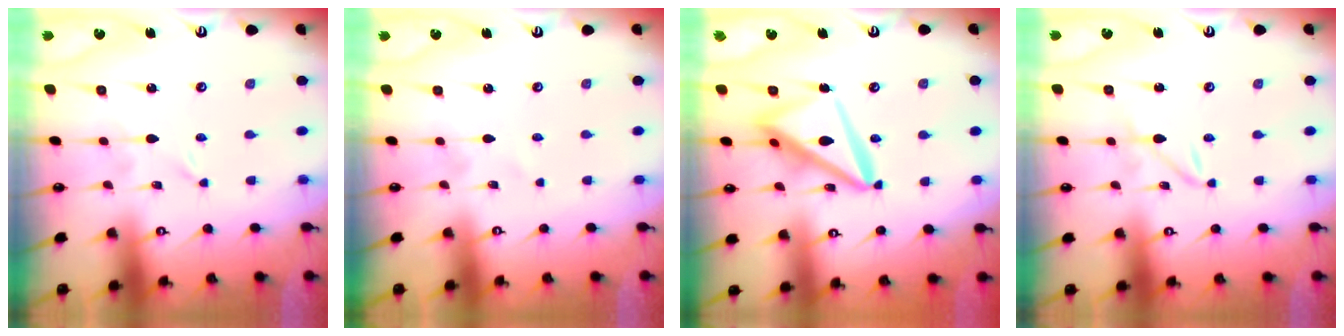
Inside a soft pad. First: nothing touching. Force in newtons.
{"total": 0.0}
{"total": 16.1, "press": 16.0, "slide": 1.8}
{"total": 2.6, "press": 2.6, "slide": 0.2}